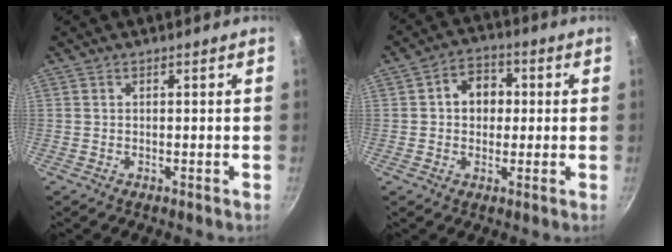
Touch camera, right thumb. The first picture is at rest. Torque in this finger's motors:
{"motor_torque": [-0.50, 0.67, 0.17, 0.61, 0.09]}